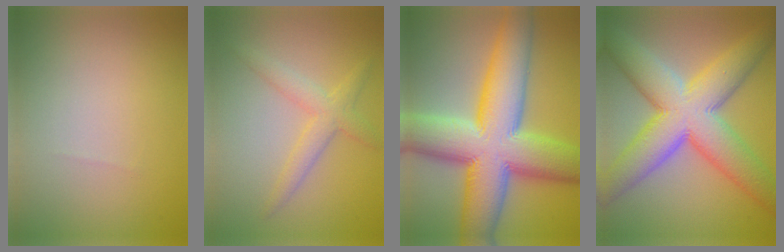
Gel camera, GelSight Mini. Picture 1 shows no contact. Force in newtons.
{"total": 3.0, "press": 3.0, "slide": 0.0}
{"total": 15.6, "press": 15.6, "slide": 0.3}
{"total": 12.1, "press": 12.1, "slide": 0.2}